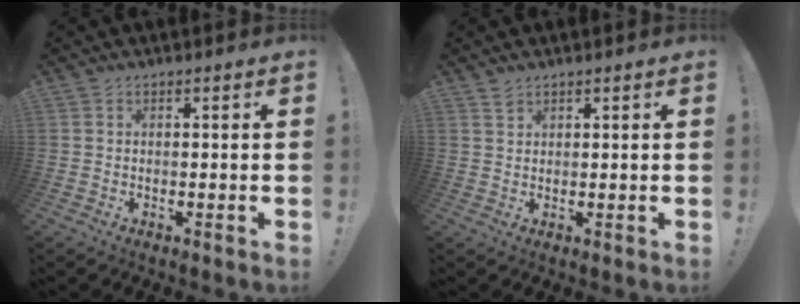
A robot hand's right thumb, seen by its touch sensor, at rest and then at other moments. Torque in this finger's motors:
{"motor_torque": [-0.18, -0.02, -0.15, 0.15, 0.02]}